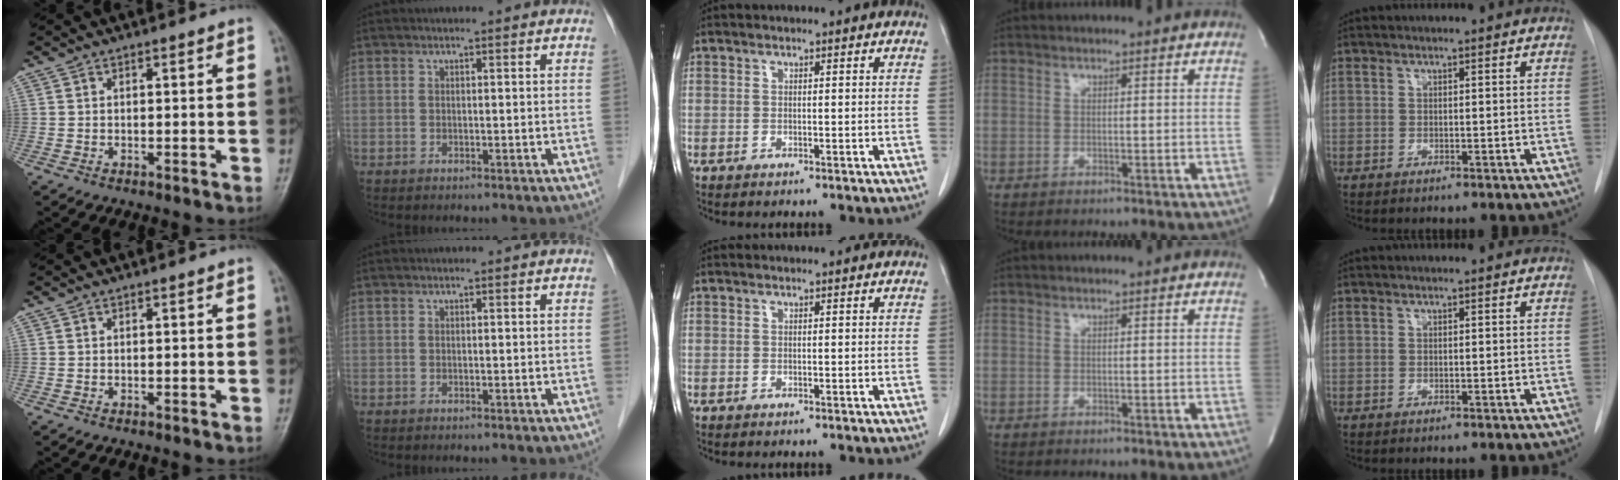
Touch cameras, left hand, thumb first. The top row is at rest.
{}